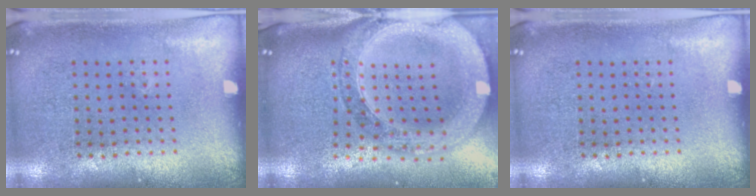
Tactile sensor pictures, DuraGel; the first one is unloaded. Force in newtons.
{"total": 2.9, "press": 2.4, "slide": 1.5}
{"total": 0.0}